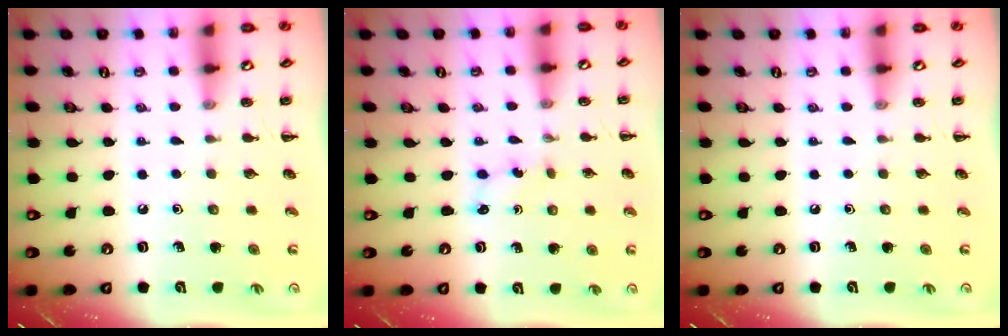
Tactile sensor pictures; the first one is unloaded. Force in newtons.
{"total": 2.6, "press": 2.5, "slide": 0.8}
{"total": 0.0}